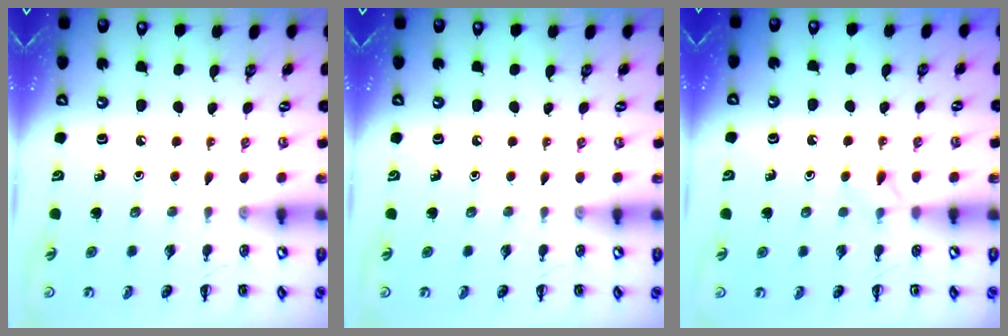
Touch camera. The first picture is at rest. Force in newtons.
{"total": 0.0}
{"total": 3.6, "press": 3.4, "slide": 1.1}